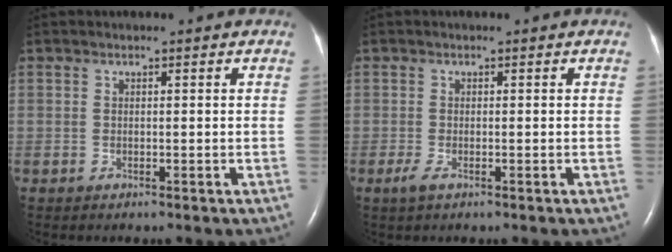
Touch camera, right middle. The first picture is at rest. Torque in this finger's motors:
{"motor_torque": [0.43, -0.33, -0.01, 0.01]}